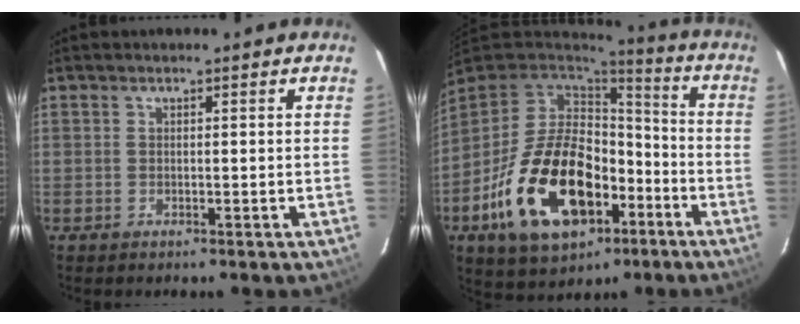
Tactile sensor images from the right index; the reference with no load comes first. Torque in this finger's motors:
{"motor_torque": [2.14, 0.00, 1.06, 0.21]}